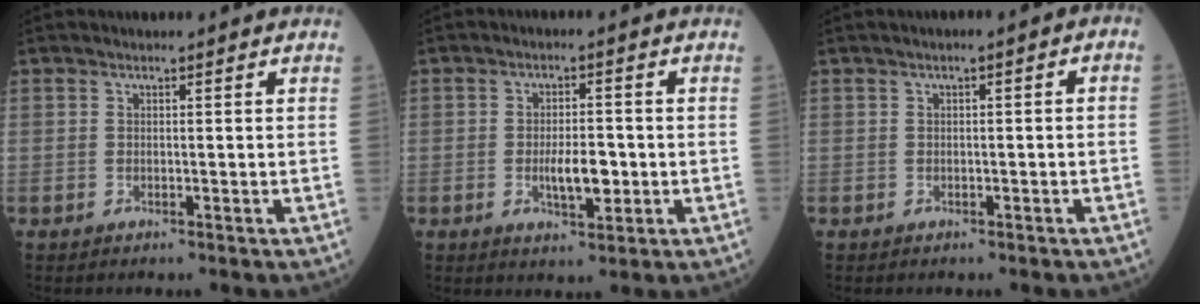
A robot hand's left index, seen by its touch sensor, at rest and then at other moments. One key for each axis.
{"total": 5.1, "fx": -1.1, "fy": 1.9, "fz": 4.6, "tx": -0.079, "ty": -0.003, "tz": -0.018}
{"total": 1.7, "fx": -0.5, "fy": 0.8, "fz": 1.4, "tx": -0.015, "ty": 0.006, "tz": -0.011}